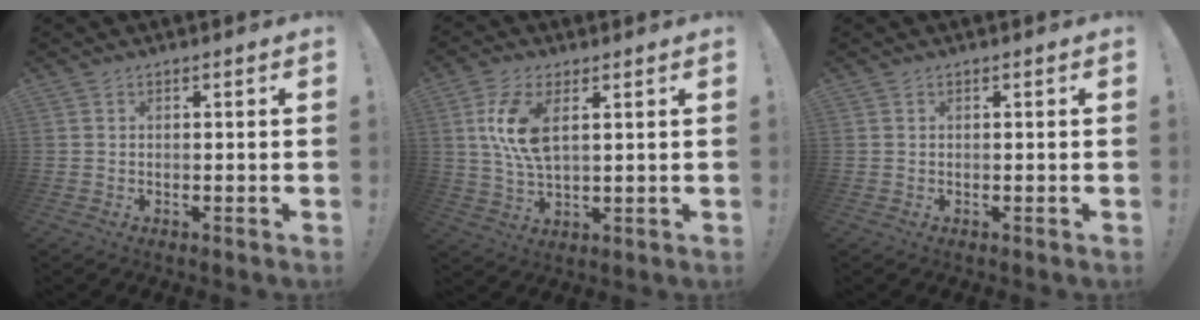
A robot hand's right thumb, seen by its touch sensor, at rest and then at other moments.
{"total": 10.7, "force": [3.4, 5.0, 8.8], "torque": [-0.185, -0.009, 0.059]}
{"total": 0.0}